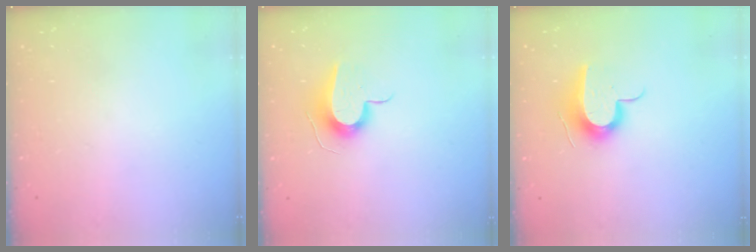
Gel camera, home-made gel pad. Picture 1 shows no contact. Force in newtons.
{"total": 10.5, "press": 10.5, "slide": 0.6}
{"total": 11.7, "press": 11.6, "slide": 0.6}